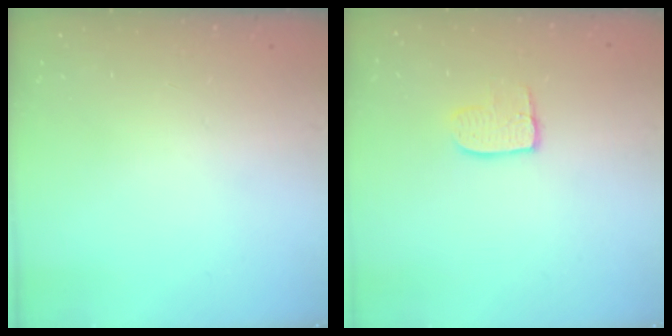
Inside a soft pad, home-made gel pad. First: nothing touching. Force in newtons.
{"total": 7.0, "press": 7.0, "slide": 0.4}